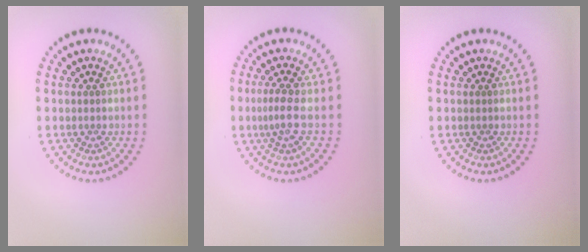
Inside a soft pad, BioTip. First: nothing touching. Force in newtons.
{"total": 2.0, "press": 1.4, "slide": 1.4}
{"total": 0.0}